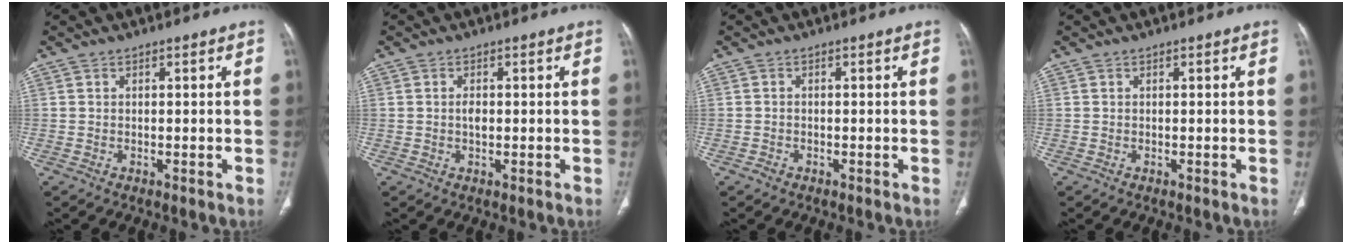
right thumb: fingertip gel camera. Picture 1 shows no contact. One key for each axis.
{"total": 1.5, "fx": 0.0, "fy": 0.9, "fz": 1.3, "tx": -0.022, "ty": 0.001, "tz": 0.001}
{"total": 1.0, "fx": -0.6, "fy": 0.7, "fz": 0.3, "tx": -0.007, "ty": 0.002, "tz": -0.015}
{"total": 0.0}